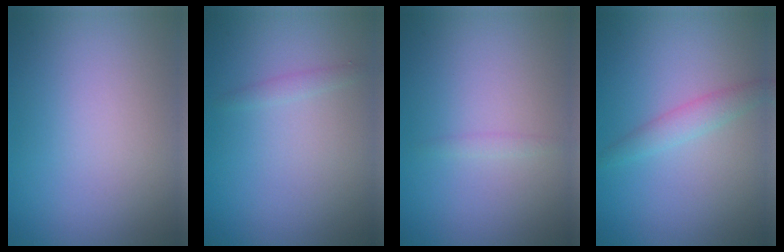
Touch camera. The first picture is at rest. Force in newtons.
{"total": 0.8, "press": 0.8, "slide": 0.1}
{"total": 0.7, "press": 0.7, "slide": 0.0}
{"total": 1.9, "press": 1.9, "slide": 0.1}